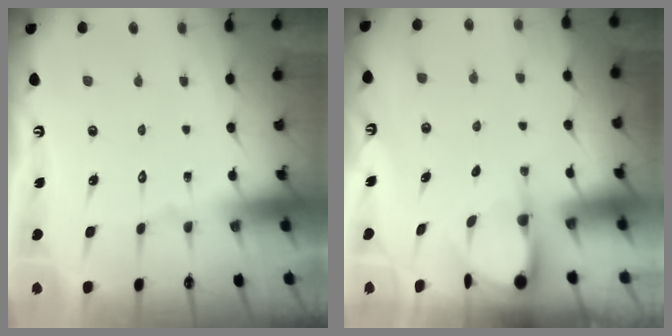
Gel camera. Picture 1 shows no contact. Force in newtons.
{"total": 3.9, "press": 3.9, "slide": 0.3}